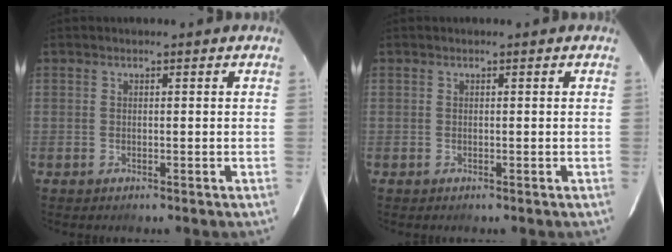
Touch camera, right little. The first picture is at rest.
{"total": 0.0}